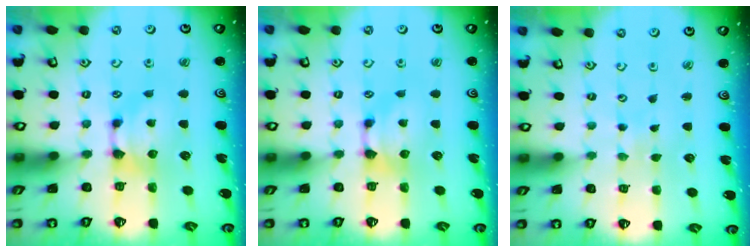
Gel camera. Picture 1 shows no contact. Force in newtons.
{"total": 0.0}
{"total": 5.7, "press": 5.7, "slide": 0.3}